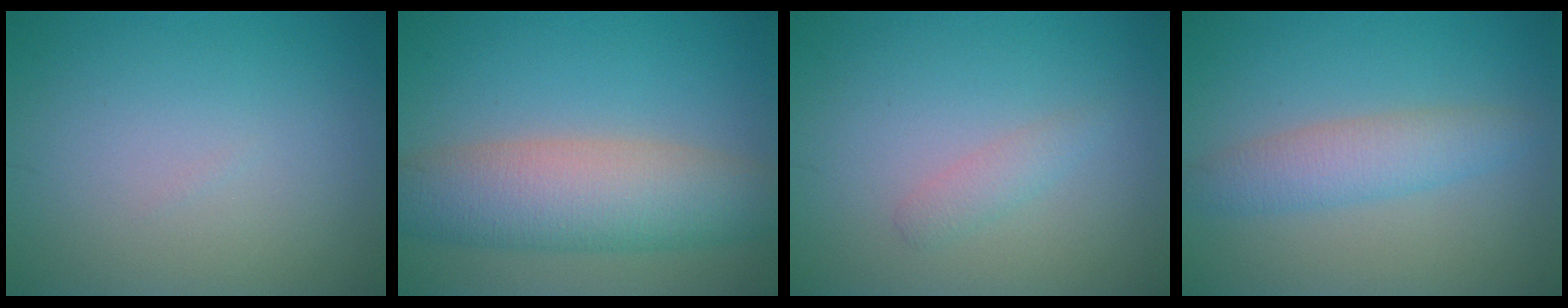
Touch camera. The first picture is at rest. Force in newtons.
{"total": 7.6, "press": 7.6, "slide": 0.5}
{"total": 1.3, "press": 1.3, "slide": 0.1}
{"total": 3.4, "press": 3.4, "slide": 0.1}